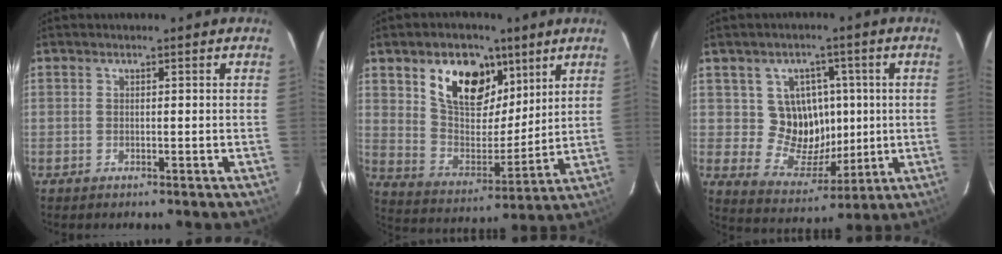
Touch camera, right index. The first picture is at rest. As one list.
[{"total": 16.5, "force": [8.7, 9.5, 10.3], "torque": [-0.183, 0.015, 0.163]}, {"total": 10.5, "force": [1.4, 9.7, 3.8], "torque": [-0.075, 0.007, 0.036]}]